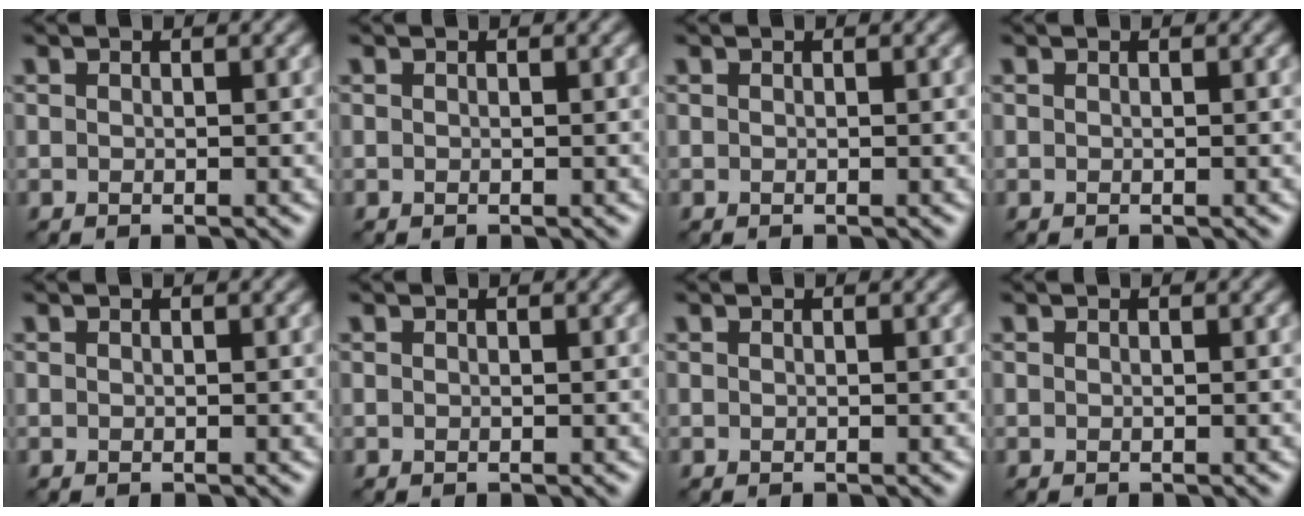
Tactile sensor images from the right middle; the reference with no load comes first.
{"total": 0.0}
{"total": 0.0}
{"total": 0.0}
{"total": 0.0}
{"total": 0.0}
{"total": 0.0}
{"total": 0.0}